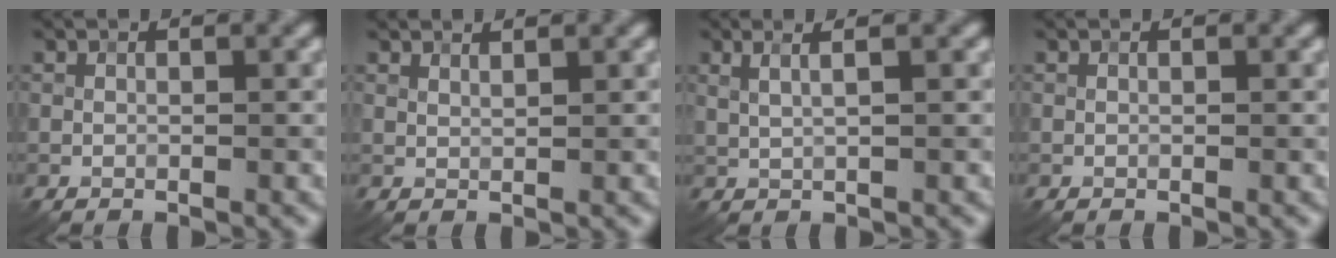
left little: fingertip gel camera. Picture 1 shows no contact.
{"total": 1.7, "force": [1.4, 0.4, 0.8], "torque": [-0.010, -0.001, 0.016]}
{"total": 3.3, "force": [1.7, 1.2, 2.5], "torque": [-0.027, 0.006, 0.007]}
{"total": 0.0}